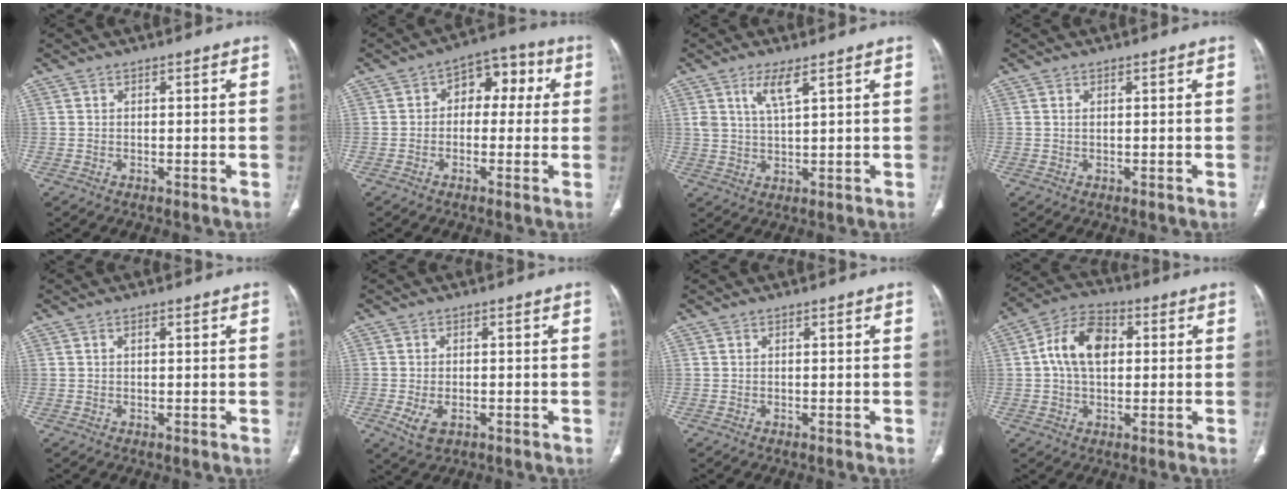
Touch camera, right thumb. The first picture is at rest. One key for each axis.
{"total": 8.7, "fx": 1.4, "fy": 5.9, "fz": 6.3, "tx": -0.039, "ty": 0.029, "tz": 0.010}
{"total": 4.9, "fx": 2.7, "fy": 1.1, "fz": 3.9, "tx": -0.083, "ty": -0.016, "tz": 0.061}
{"total": 0.7, "fx": 0.3, "fy": 0.3, "fz": 0.5, "tx": -0.013, "ty": 0.003, "tz": 0.007}
{"total": 0.9, "fx": 0.4, "fy": 0.4, "fz": 0.7, "tx": -0.014, "ty": 0.004, "tz": 0.006}
{"total": 4.4, "fx": -1.4, "fy": 2.6, "fz": 3.2, "tx": -0.065, "ty": -0.001, "tz": -0.016}
{"total": 0.0}
{"total": 11.1, "fx": 1.5, "fy": 7.1, "fz": 8.4, "tx": -0.143, "ty": 0.022, "tz": 0.021}